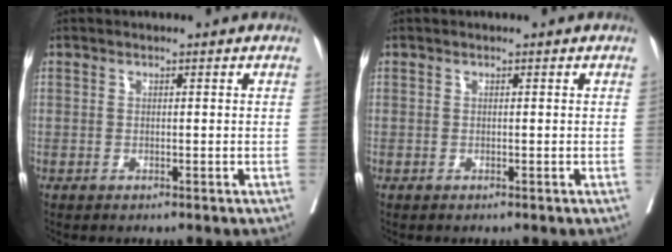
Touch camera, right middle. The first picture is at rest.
{"total": 0.0}